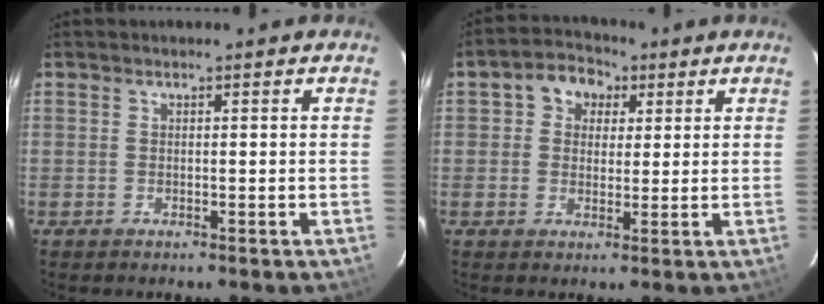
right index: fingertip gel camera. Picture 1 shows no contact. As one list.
[{"total": 6.4, "force": [2.2, 5.3, 2.8], "torque": [-0.046, 0.022, 0.032]}]